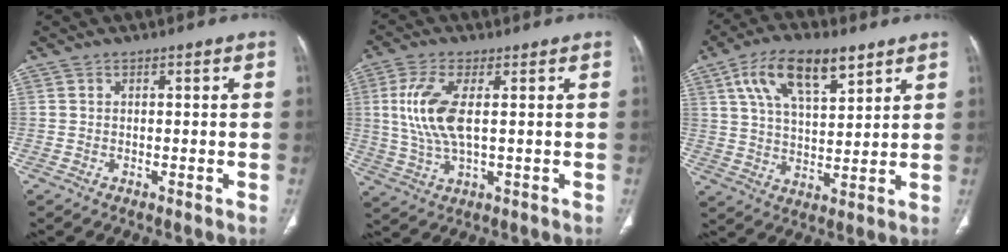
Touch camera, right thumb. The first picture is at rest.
{"total": 10.1, "force": [1.5, 4.0, 9.1], "torque": [-0.215, -0.005, 0.035]}
{"total": 14.1, "force": [7.5, 6.2, 10.2], "torque": [-0.161, -0.016, 0.137]}